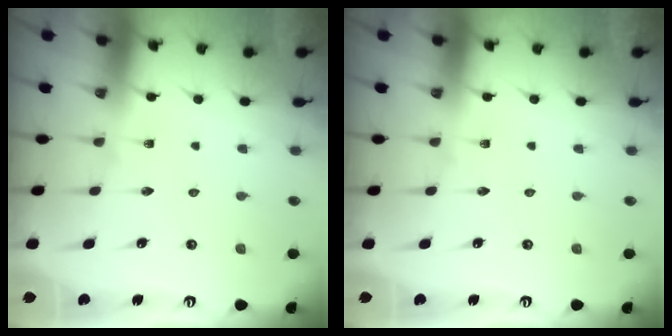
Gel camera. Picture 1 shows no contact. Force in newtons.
{"total": 0.0}